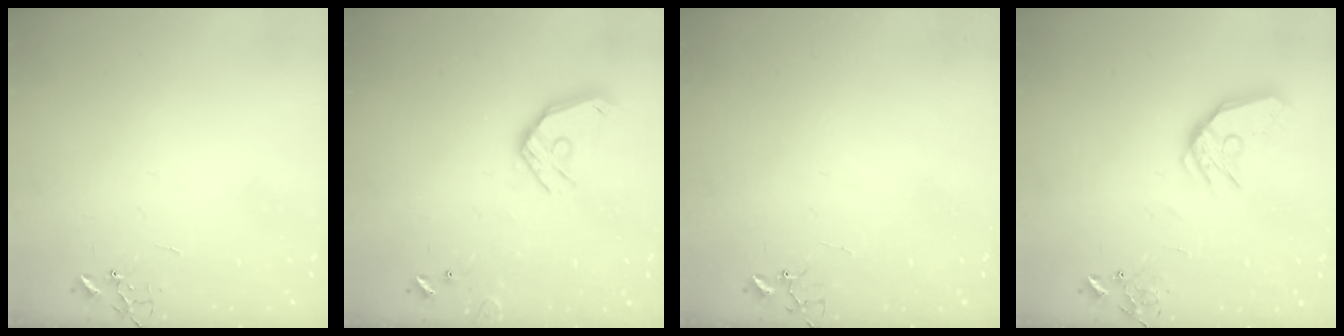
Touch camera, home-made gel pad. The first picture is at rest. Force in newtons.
{"total": 13.0, "press": 12.9, "slide": 1.9}
{"total": 3.8, "press": 3.8, "slide": 0.4}
{"total": 12.5, "press": 12.4, "slide": 0.9}